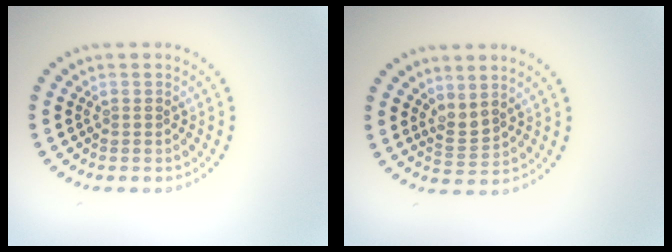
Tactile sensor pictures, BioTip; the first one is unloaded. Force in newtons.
{"total": 1.7, "press": 1.3, "slide": 1.1}